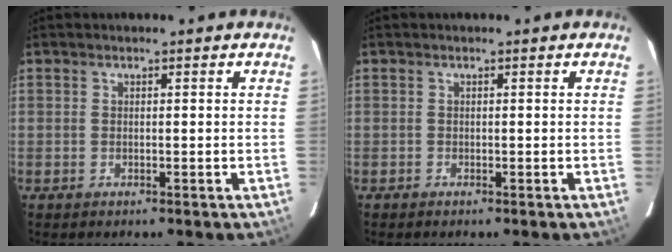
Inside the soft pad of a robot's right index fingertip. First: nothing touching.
{"total": 0.0}